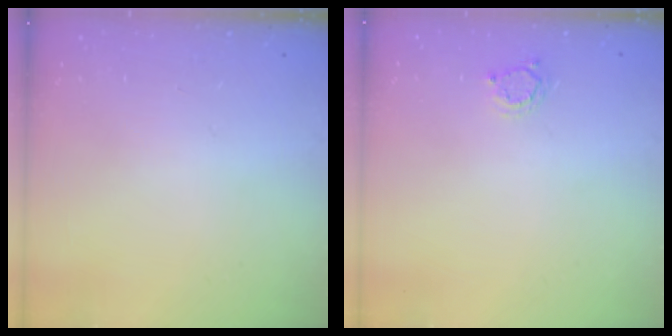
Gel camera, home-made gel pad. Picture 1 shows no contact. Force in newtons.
{"total": 2.6, "press": 2.6, "slide": 0.3}